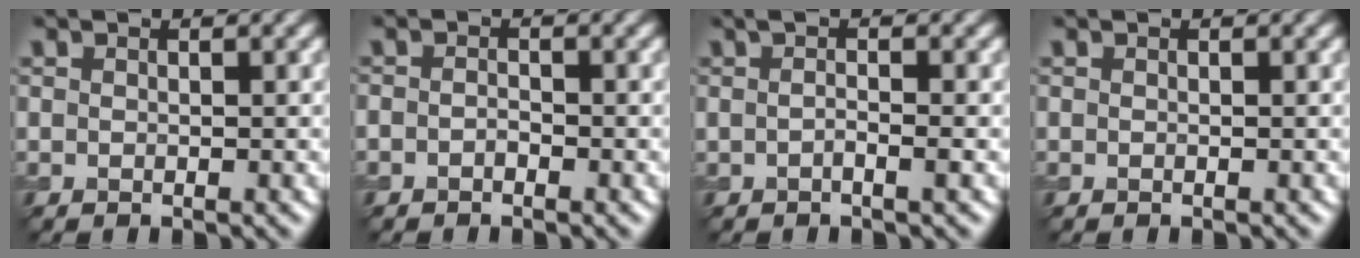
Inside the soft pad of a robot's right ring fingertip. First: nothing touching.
{"total": 0.8, "force": [-0.5, 0.4, 0.5], "torque": [-0.011, 0.000, -0.011]}
{"total": 1.8, "force": [-0.1, 0.5, 1.7], "torque": [-0.027, -0.003, -0.008]}
{"total": 0.0}